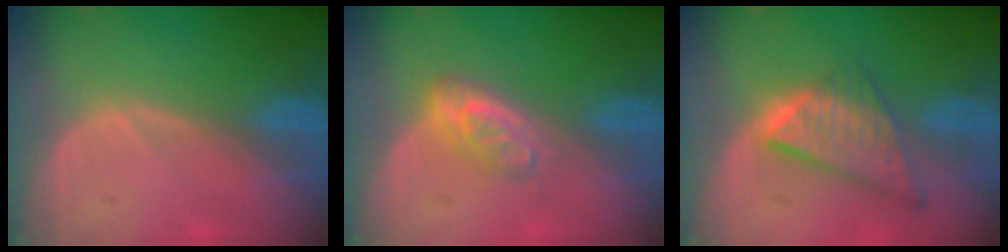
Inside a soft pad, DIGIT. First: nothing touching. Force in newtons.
{"total": 4.8, "press": 4.2, "slide": 2.2}
{"total": 8.6, "press": 7.3, "slide": 4.5}